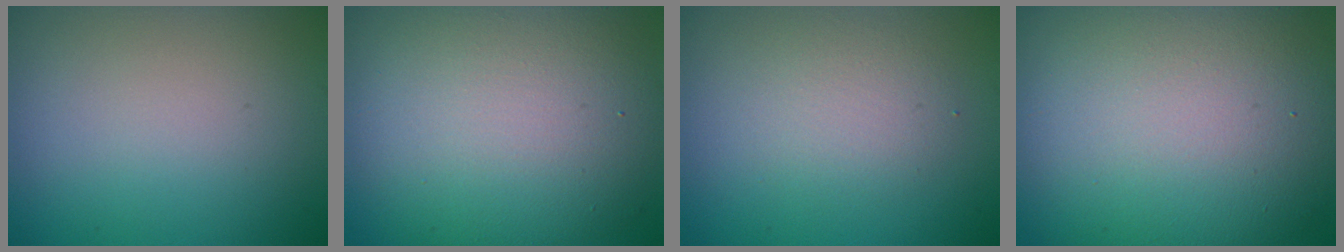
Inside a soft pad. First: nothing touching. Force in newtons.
{"total": 11.2, "press": 11.1, "slide": 0.6}
{"total": 2.5, "press": 2.5, "slide": 0.2}
{"total": 14.9, "press": 14.9, "slide": 0.8}